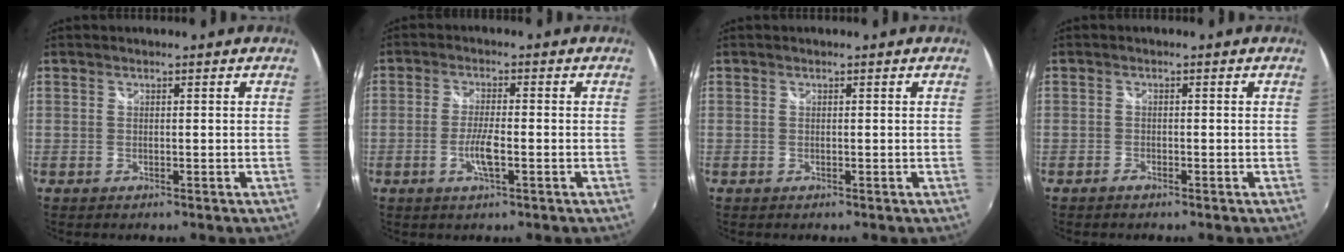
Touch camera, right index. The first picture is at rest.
{"total": 4.5, "force": [-1.7, 0.7, 4.1], "torque": [-0.084, -0.004, -0.033]}
{"total": 0.0}
{"total": 0.9, "force": [-0.8, 0.4, 0.2], "torque": [-0.006, -0.002, -0.018]}